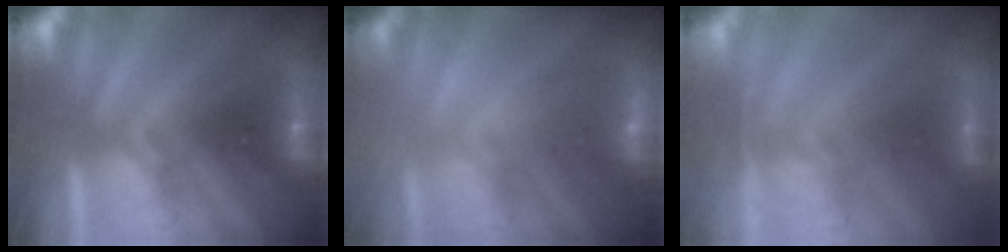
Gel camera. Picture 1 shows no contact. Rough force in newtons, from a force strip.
{"total": 2.3}
{"total": 1.1}